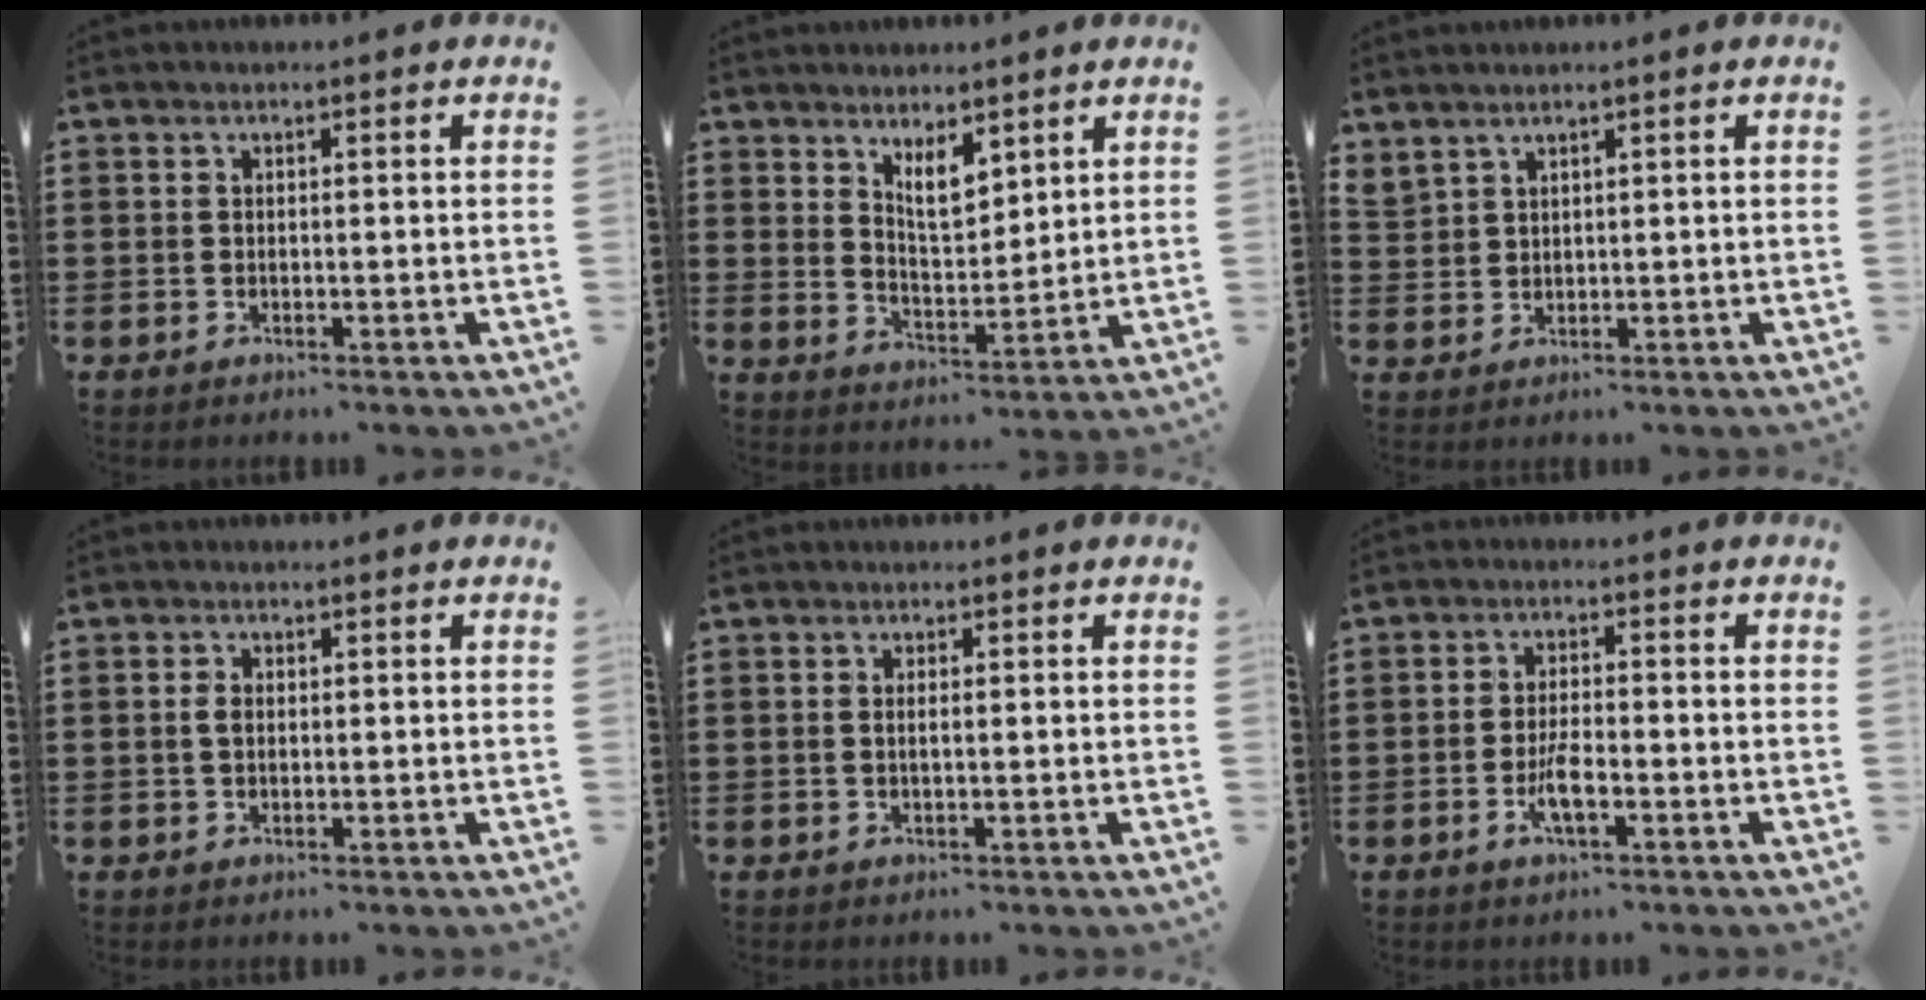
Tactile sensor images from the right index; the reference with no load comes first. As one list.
[{"total": 5.4, "force": [3.8, 2.1, 3.2], "torque": [-0.065, -0.005, 0.066]}, {"total": 1.9, "force": [1.8, 0.6, 0.0], "torque": [-0.005, 0.002, 0.037]}, {"total": 1.7, "force": [0.3, 1.0, 1.4], "torque": [-0.029, 0.008, 0.004]}, {"total": 1.0, "force": [0.0, 0.2, 0.9], "torque": [-0.019, 0.000, 0.000]}, {"total": 4.3, "force": [-1.9, 1.3, 3.6], "torque": [-0.081, -0.002, -0.039]}]